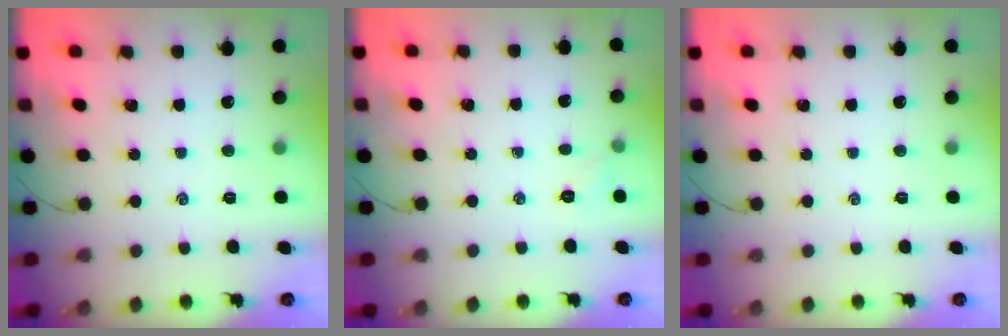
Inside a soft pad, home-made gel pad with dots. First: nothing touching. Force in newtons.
{"total": 4.3, "press": 4.1, "slide": 1.2}
{"total": 0.0}